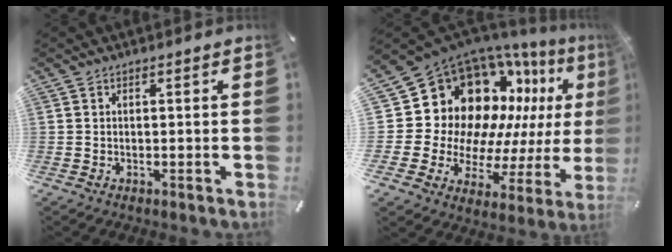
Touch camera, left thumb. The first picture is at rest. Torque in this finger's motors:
{"motor_torque": [2.50, 2.51, 1.49, -1.28, 0.36]}